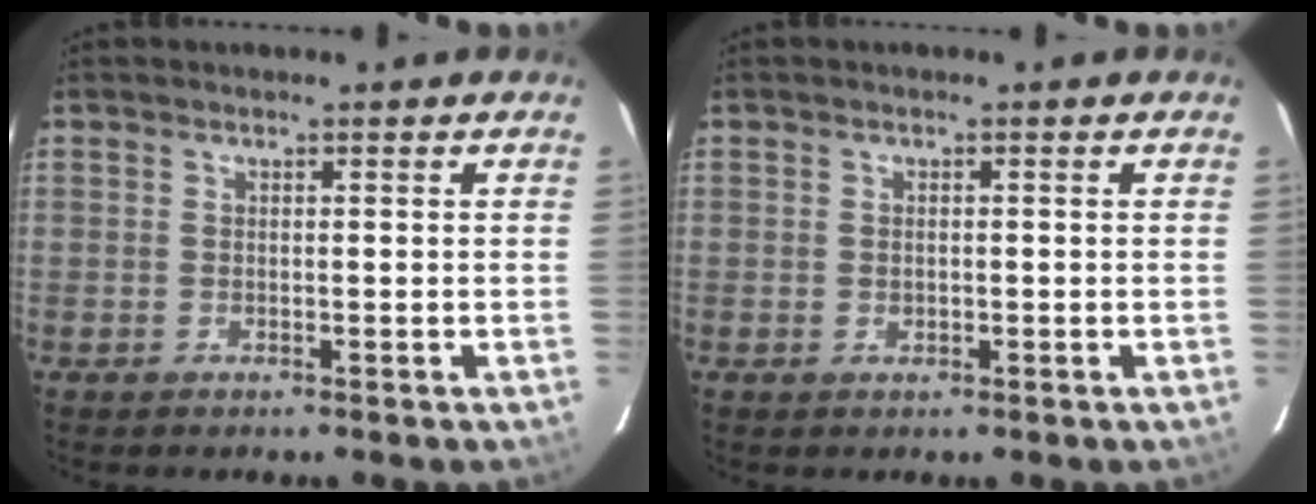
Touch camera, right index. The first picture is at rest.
{"total": 1.0, "force": [-0.1, 0.8, 0.6], "torque": [-0.011, 0.002, -0.001]}